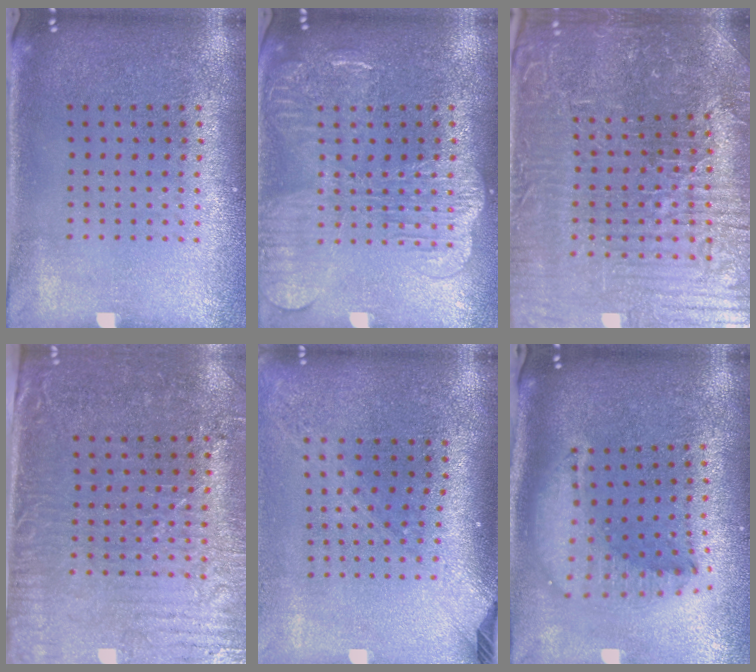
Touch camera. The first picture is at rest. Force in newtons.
{"total": 3.7, "press": 3.6, "slide": 0.5}
{"total": 5.3, "press": 5.1, "slide": 1.3}
{"total": 3.2, "press": 2.8, "slide": 1.6}
{"total": 2.2, "press": 1.6, "slide": 1.5}
{"total": 2.1, "press": 1.7, "slide": 1.3}